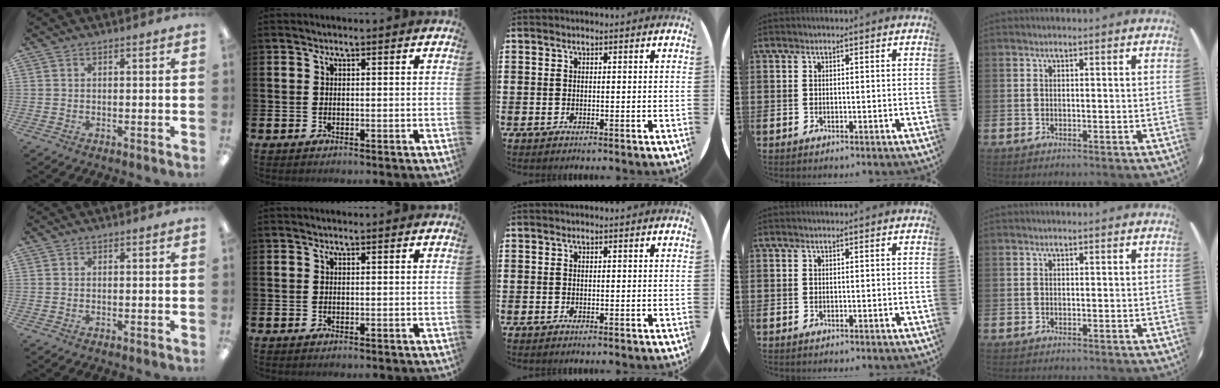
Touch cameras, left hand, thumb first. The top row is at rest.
{}